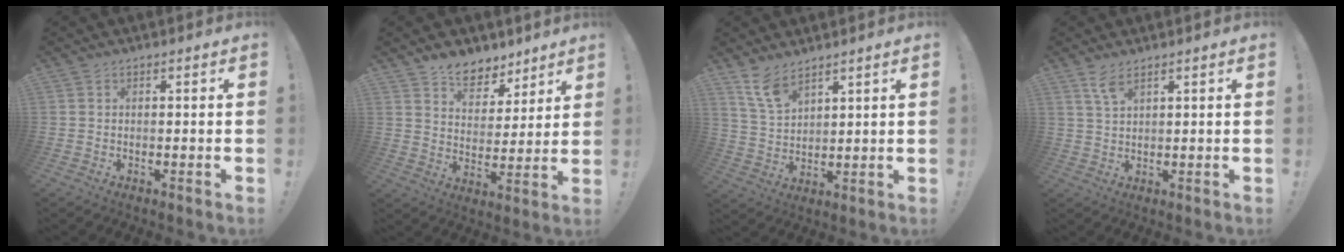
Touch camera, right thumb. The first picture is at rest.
{"total": 8.9, "force": [7.1, 5.0, 2.2], "torque": [-0.039, -0.052, 0.137]}
{"total": 8.3, "force": [6.4, 3.3, 4.1], "torque": [-0.085, -0.034, 0.124]}
{"total": 4.5, "force": [3.1, 1.4, 2.9], "torque": [-0.051, -0.016, 0.054]}